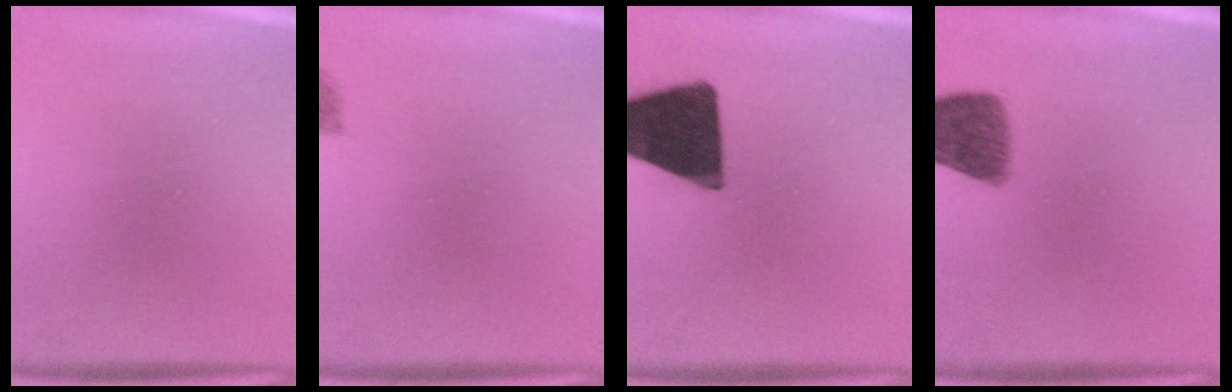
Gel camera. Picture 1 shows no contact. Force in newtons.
{"total": 1.8}
{"total": 18.9}
{"total": 8.3}